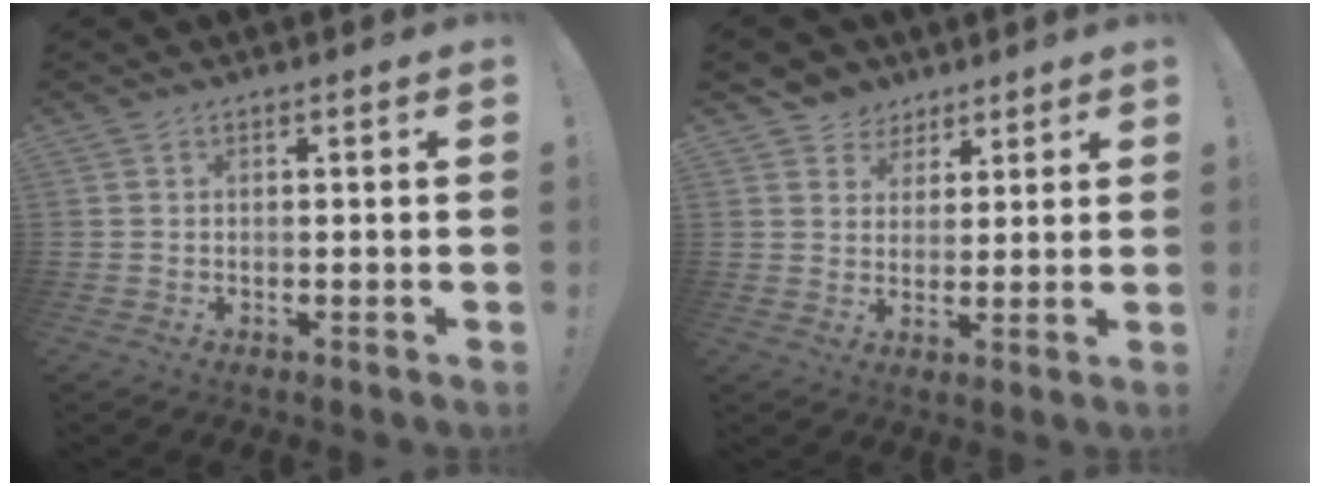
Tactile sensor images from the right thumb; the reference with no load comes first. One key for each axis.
{"total": 5.7, "fx": 3.0, "fy": 4.9, "fz": 0.0, "tx": 0.003, "ty": -0.025, "tz": 0.061}